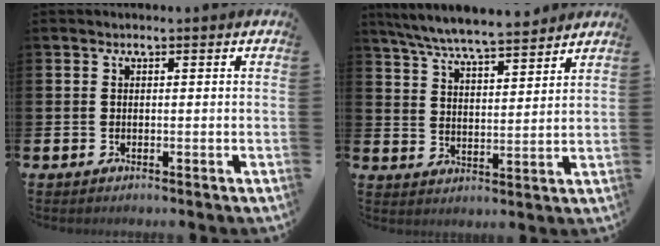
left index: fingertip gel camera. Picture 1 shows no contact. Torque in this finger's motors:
{"motor_torque": [1.04, -1.10, 0.70, 0.21]}